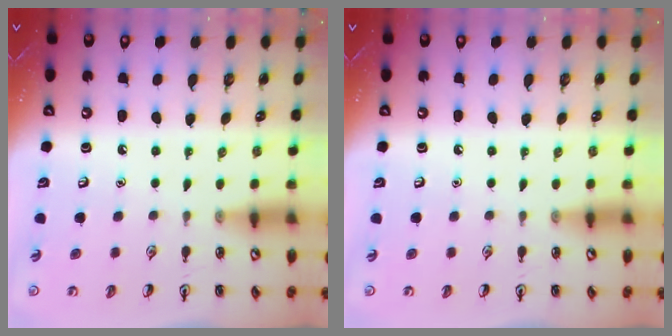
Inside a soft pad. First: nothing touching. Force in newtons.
{"total": 0.0}